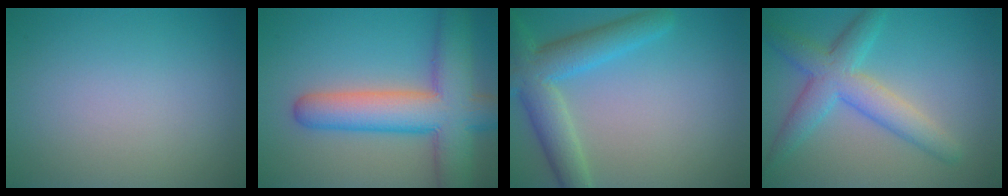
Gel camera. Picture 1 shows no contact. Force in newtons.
{"total": 9.5, "press": 9.5, "slide": 0.8}
{"total": 5.8, "press": 5.8, "slide": 0.3}
{"total": 5.3, "press": 5.3, "slide": 0.2}